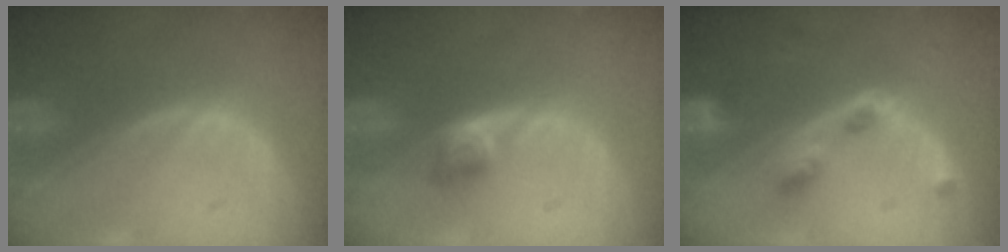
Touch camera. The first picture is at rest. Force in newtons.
{"total": 2.6, "press": 2.4, "slide": 1.0}
{"total": 4.0, "press": 4.0, "slide": 0.4}